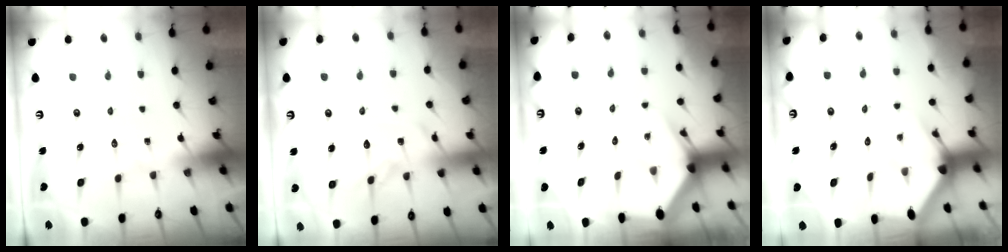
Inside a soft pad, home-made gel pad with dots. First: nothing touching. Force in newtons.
{"total": 11.4, "press": 11.4, "slide": 0.5}
{"total": 3.9, "press": 3.9, "slide": 0.4}
{"total": 2.9, "press": 2.9, "slide": 0.1}